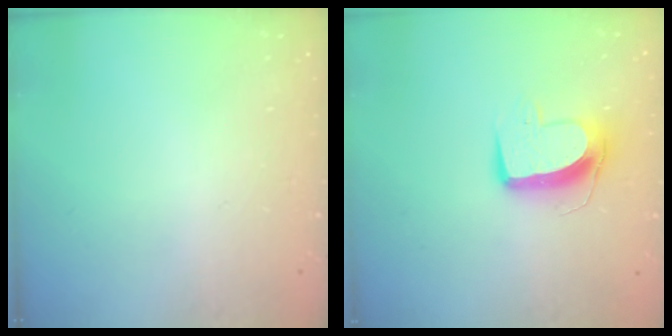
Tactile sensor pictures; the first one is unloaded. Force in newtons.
{"total": 10.8, "press": 10.7, "slide": 0.7}